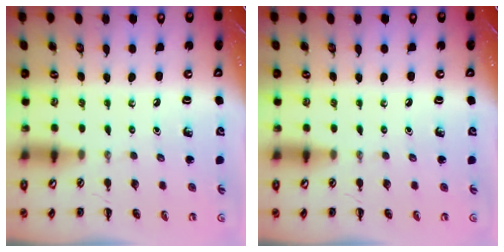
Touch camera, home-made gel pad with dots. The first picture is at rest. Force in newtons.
{"total": 0.0}